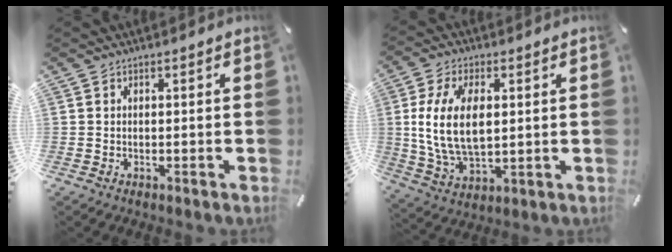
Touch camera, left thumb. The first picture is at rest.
{"total": 13.4, "force": [2.1, 7.9, 10.6], "torque": [-0.237, -0.002, 0.034]}